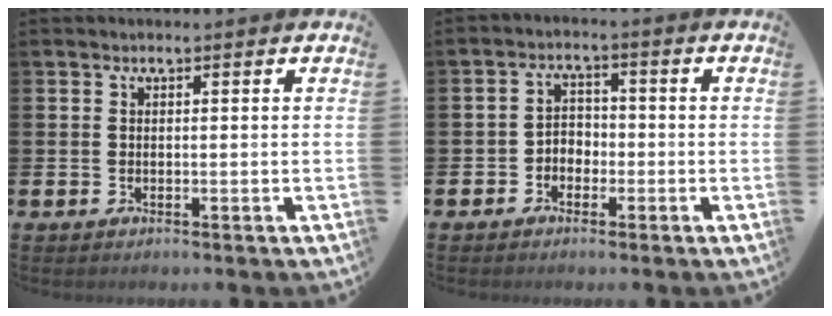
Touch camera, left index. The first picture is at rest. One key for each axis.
{"total": 2.7, "fx": -1.9, "fy": 1.8, "fz": 0.7, "tx": -0.013, "ty": 0.007, "tz": -0.045}